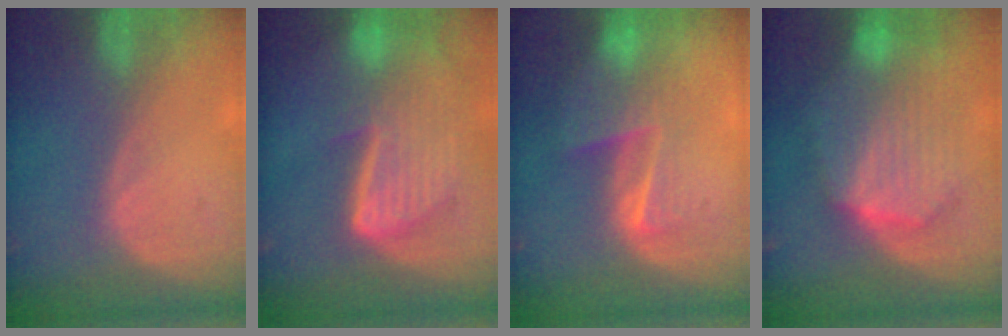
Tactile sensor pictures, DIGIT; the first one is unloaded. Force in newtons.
{"total": 9.3, "press": 8.1, "slide": 4.6}
{"total": 7.1, "press": 6.1, "slide": 3.5}
{"total": 10.4, "press": 10.4, "slide": 0.8}